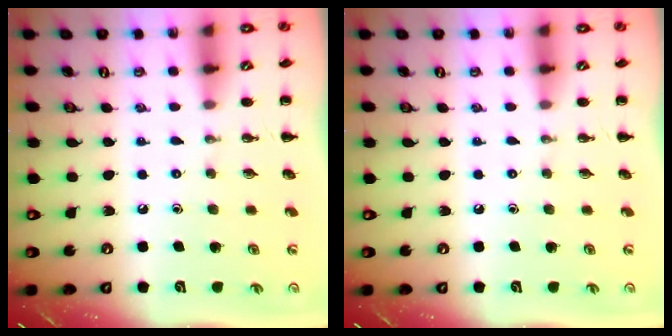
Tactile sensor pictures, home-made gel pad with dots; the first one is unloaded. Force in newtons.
{"total": 0.0}